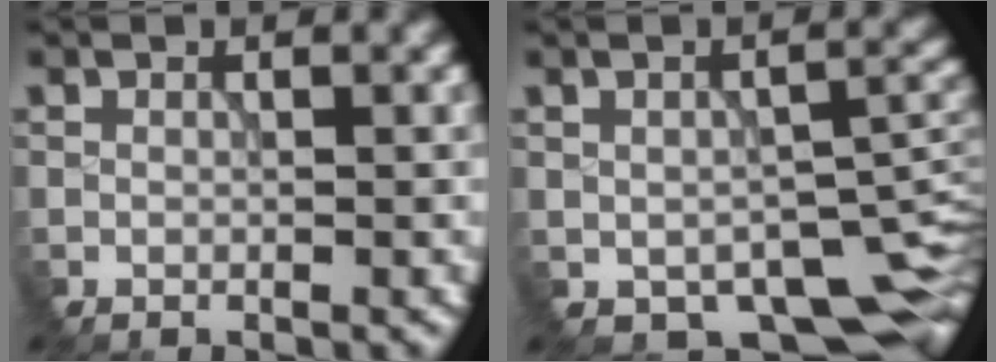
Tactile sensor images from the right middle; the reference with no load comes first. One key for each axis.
{"total": 8.6, "fx": -3.9, "fy": 4.9, "fz": 5.9, "tx": -0.075, "ty": -0.038, "tz": -0.044}